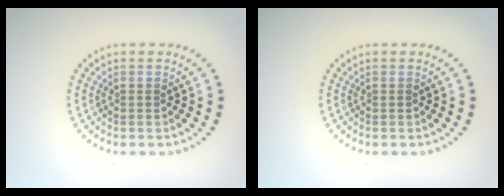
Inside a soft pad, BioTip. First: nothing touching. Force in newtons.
{"total": 0.0}